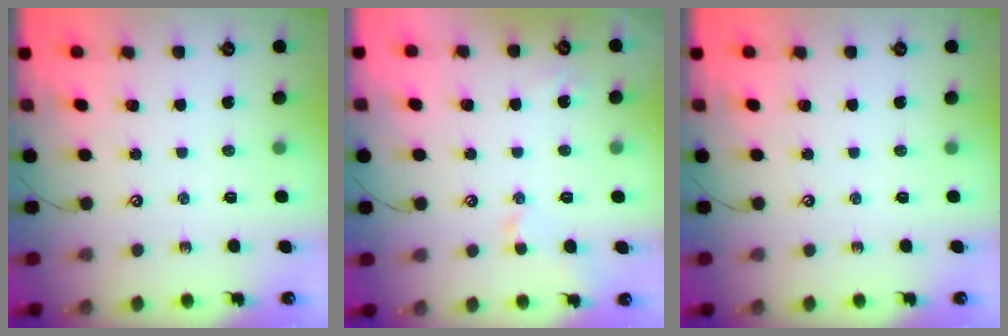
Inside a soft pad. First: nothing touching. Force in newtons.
{"total": 2.1, "press": 2.0, "slide": 0.6}
{"total": 0.0}